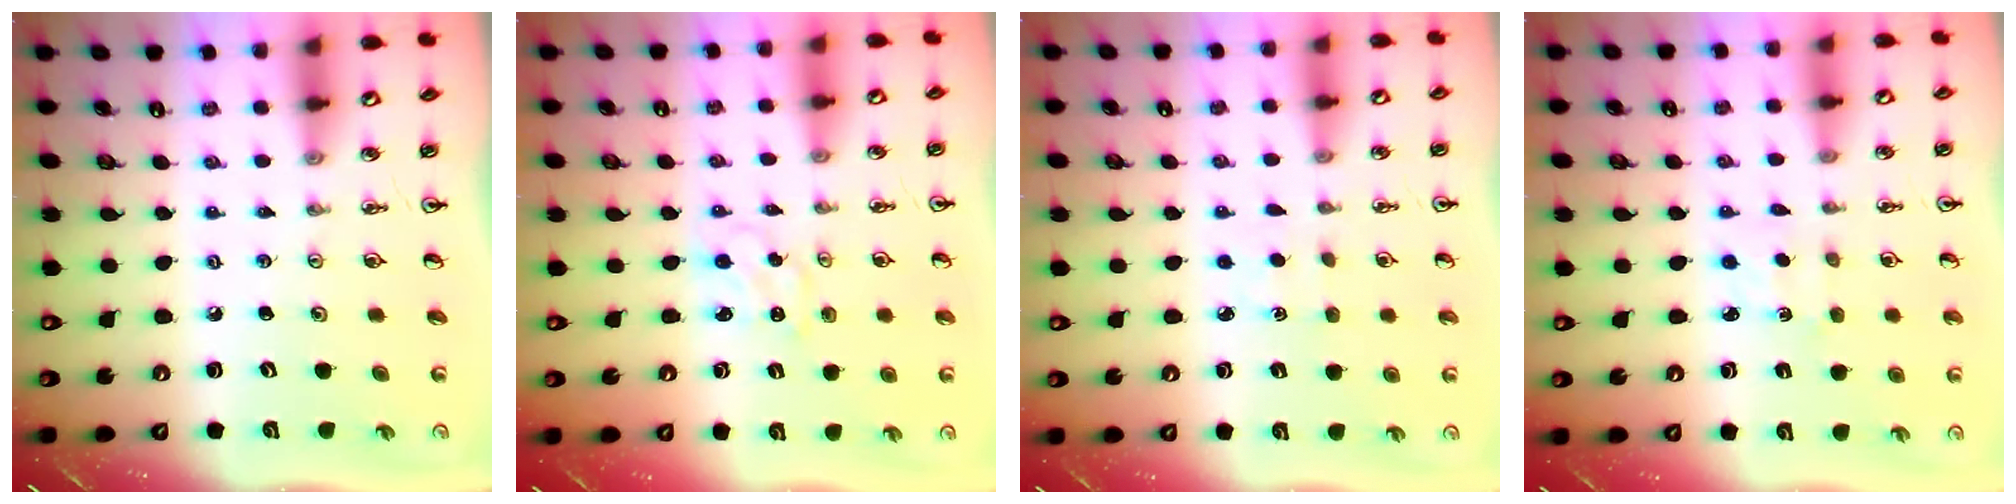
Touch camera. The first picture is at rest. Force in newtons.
{"total": 1.4, "press": 1.4, "slide": 0.3}
{"total": 1.5, "press": 1.5, "slide": 0.2}
{"total": 0.9, "press": 0.9, "slide": 0.2}